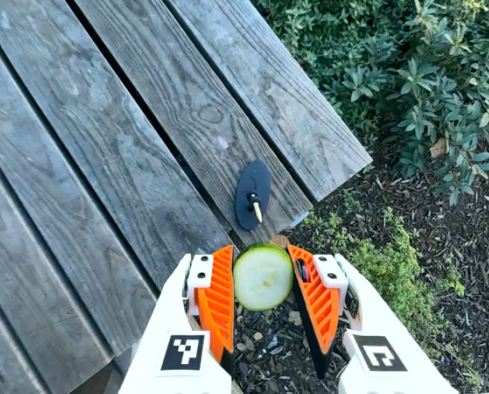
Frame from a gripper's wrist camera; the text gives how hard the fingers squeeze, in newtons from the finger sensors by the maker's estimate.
{"total": 10.6, "left": 10.8, "right": 10.5}